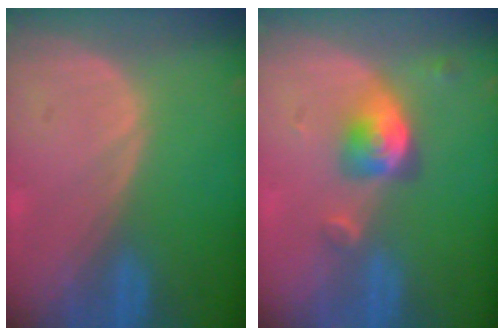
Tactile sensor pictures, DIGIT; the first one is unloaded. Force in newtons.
{"total": 5.1, "press": 4.7, "slide": 2.1}